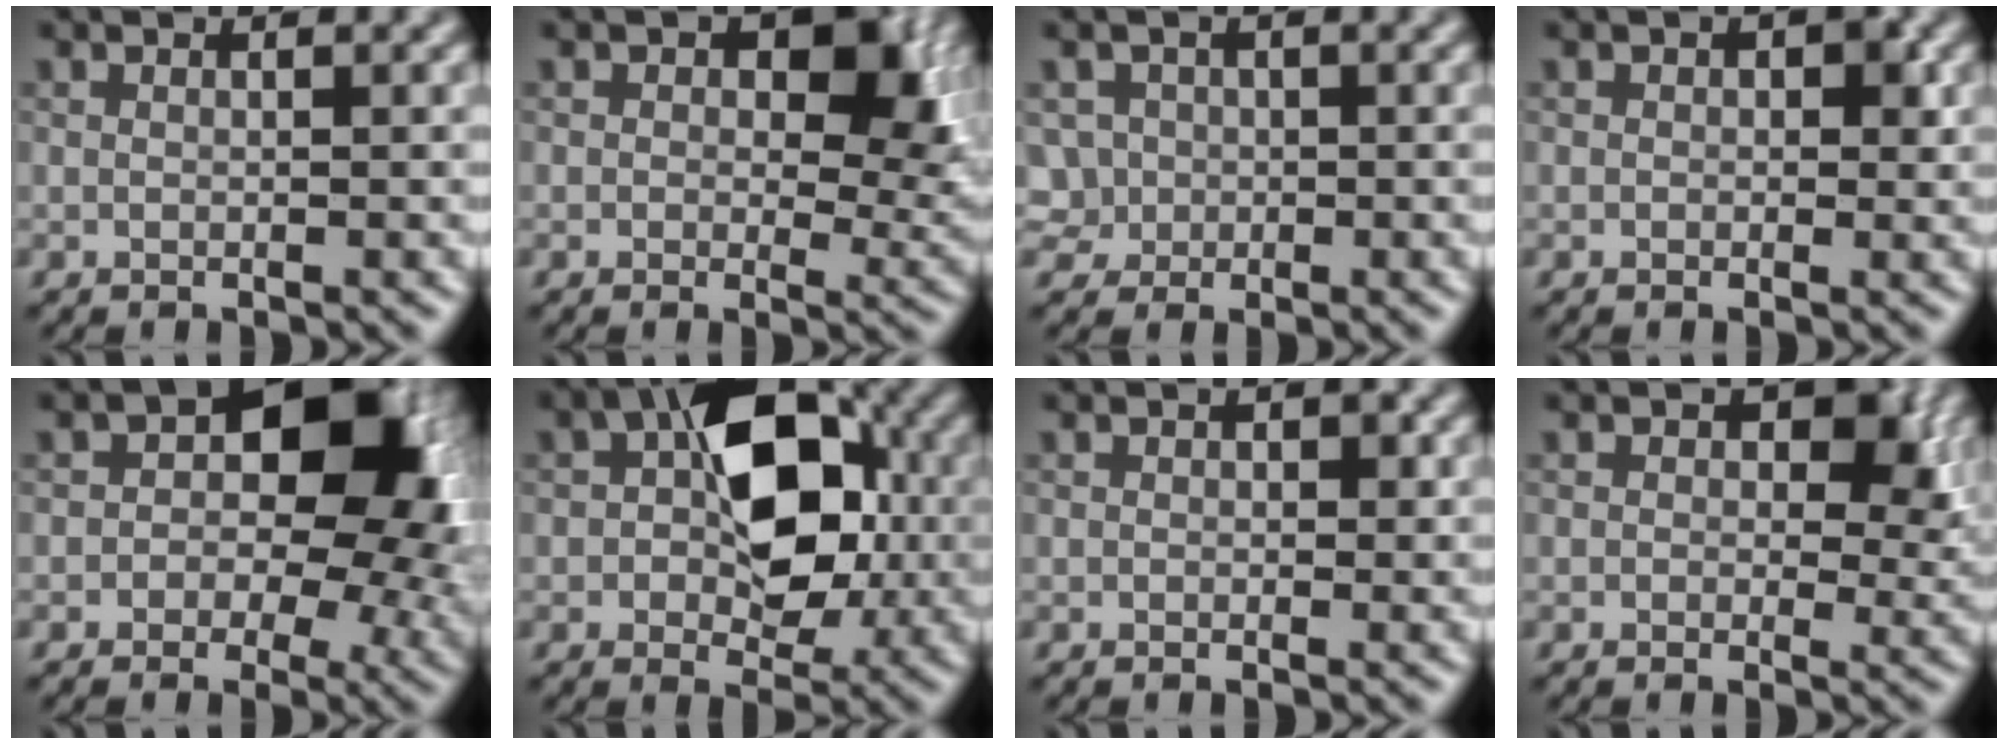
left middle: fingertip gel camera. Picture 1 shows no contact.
{"total": 5.8, "force": [1.4, 3.4, 4.4], "torque": [-0.066, 0.000, 0.034]}
{"total": 1.4, "force": [-0.5, 1.3, -0.2], "torque": [-0.007, 0.002, 0.008]}
{"total": 1.1, "force": [0.1, 0.5, 0.9], "torque": [-0.018, 0.007, 0.016]}
{"total": 9.8, "force": [1.1, 6.3, 7.4], "torque": [-0.084, 0.011, 0.021]}
{"total": 8.8, "force": [0.7, 5.6, 6.8], "torque": [-0.109, 0.017, 0.019]}
{"total": 0.5, "force": [0.0, 0.2, 0.5], "torque": [-0.008, 0.003, 0.017]}
{"total": 4.1, "force": [1.0, 2.6, 3.1], "torque": [-0.048, 0.002, 0.026]}